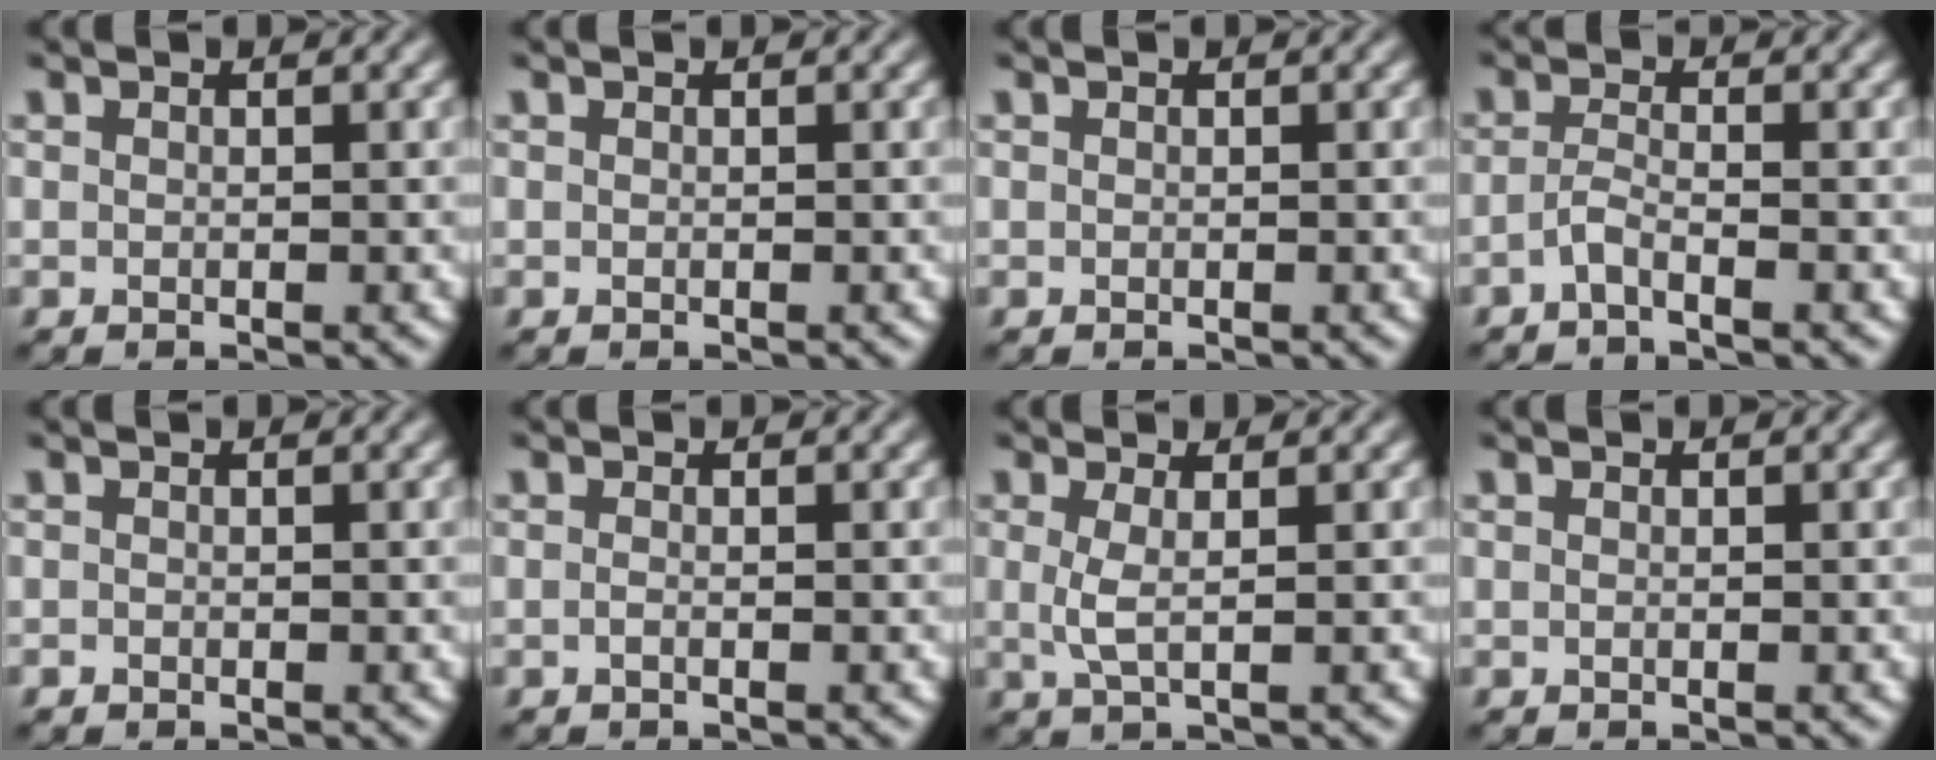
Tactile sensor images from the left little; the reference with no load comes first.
{"total": 0.0}
{"total": 0.0}
{"total": 1.7, "force": [-1.0, 0.3, 1.3], "torque": [-0.027, -0.003, -0.027]}
{"total": 0.0}
{"total": 0.7, "force": [-0.3, 0.2, 0.6], "torque": [-0.011, -0.006, -0.009]}
{"total": 1.9, "force": [0.1, 0.4, 1.8], "torque": [-0.040, -0.001, 0.002]}
{"total": 0.0}